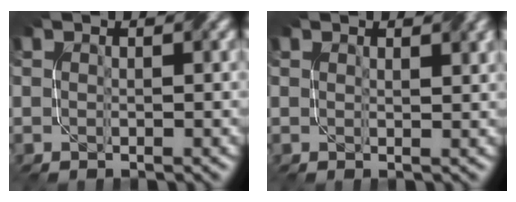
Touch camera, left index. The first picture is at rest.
{"total": 1.6, "force": [1.3, 0.3, 0.9], "torque": [-0.012, -0.003, 0.021]}